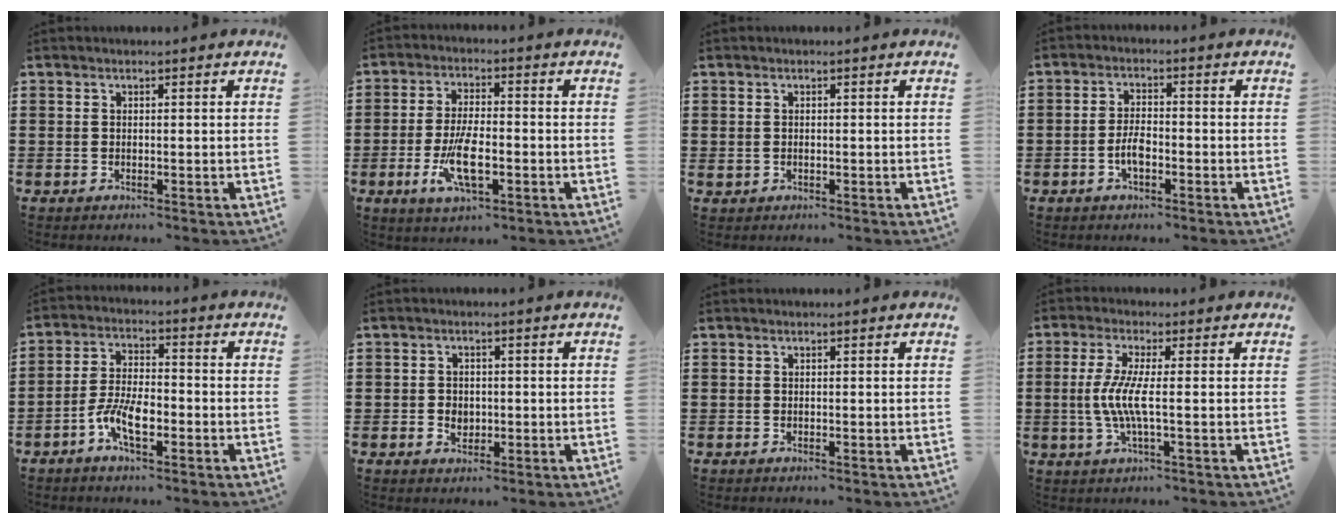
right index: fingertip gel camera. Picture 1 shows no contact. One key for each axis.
{"total": 8.3, "fx": -2.4, "fy": 3.0, "fz": 7.4, "tx": -0.160, "ty": -0.014, "tz": -0.045}
{"total": 0.6, "fx": 0.0, "fy": 0.5, "fz": 0.4, "tx": -0.010, "ty": 0.003, "tz": 0.000}
{"total": 3.6, "fx": -1.4, "fy": 1.6, "fz": 3.0, "tx": -0.075, "ty": -0.002, "tz": -0.032}
{"total": 6.8, "fx": -3.0, "fy": 2.8, "fz": 5.4, "tx": -0.123, "ty": -0.003, "tz": -0.060}
{"total": 2.1, "fx": -0.4, "fy": 1.7, "fz": 1.3, "tx": -0.029, "ty": 0.001, "tz": -0.010}
{"total": 0.0}
{"total": 5.7, "fx": -0.7, "fy": 0.5, "fz": 5.7, "tx": -0.131, "ty": -0.014, "tz": -0.025}